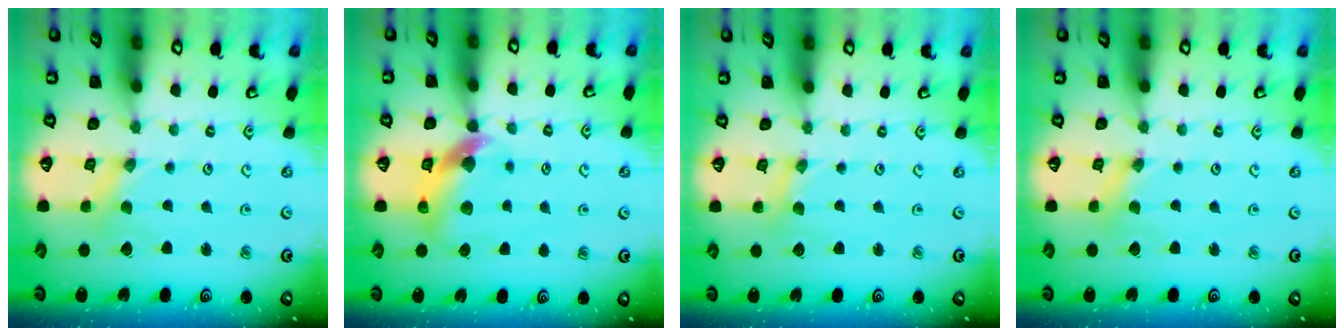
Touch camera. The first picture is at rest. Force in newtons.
{"total": 9.9, "press": 9.8, "slide": 1.6}
{"total": 1.5, "press": 1.5, "slide": 0.3}
{"total": 0.0}